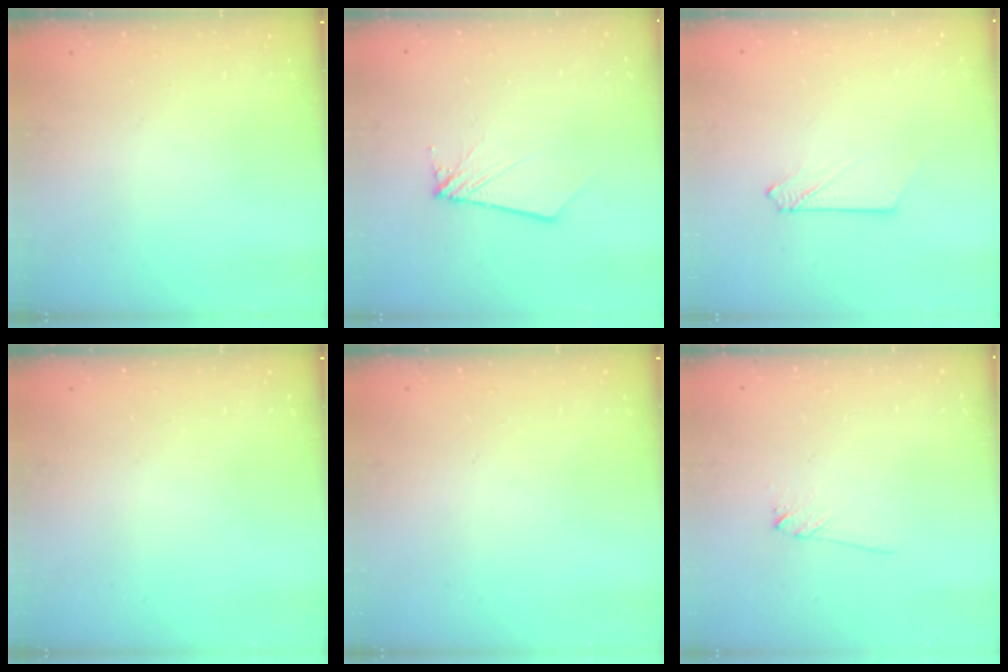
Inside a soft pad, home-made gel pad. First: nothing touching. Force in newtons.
{"total": 2.8, "press": 2.8, "slide": 0.3}
{"total": 2.6, "press": 2.6, "slide": 0.3}
{"total": 0.0}
{"total": 0.0}
{"total": 3.6, "press": 3.5, "slide": 0.5}